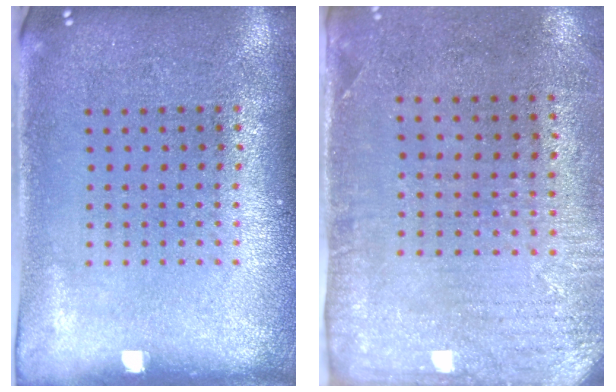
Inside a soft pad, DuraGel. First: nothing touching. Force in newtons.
{"total": 2.9, "press": 2.3, "slide": 1.7}